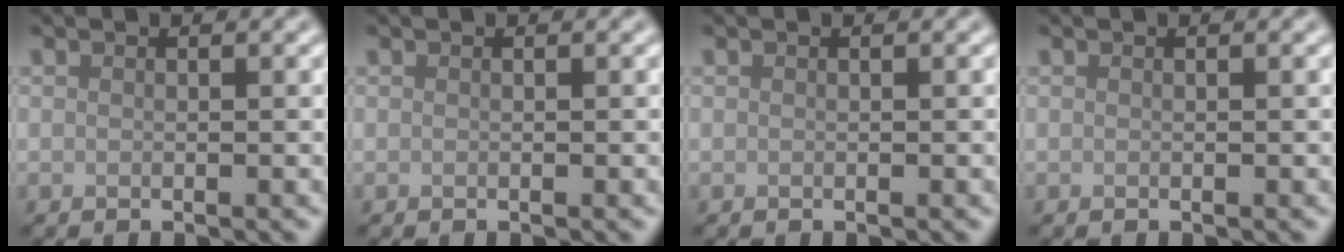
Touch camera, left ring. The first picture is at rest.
{"total": 0.0}
{"total": 0.0}
{"total": 0.0}